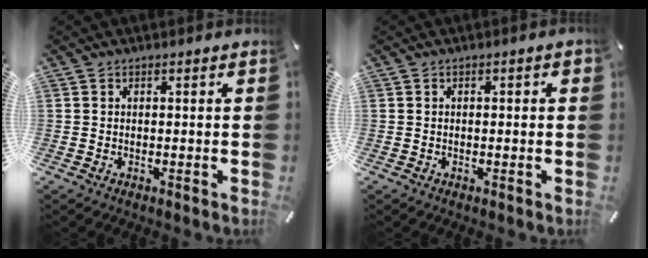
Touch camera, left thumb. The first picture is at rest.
{"total": 1.0, "force": [-0.2, 0.4, 0.9], "torque": [-0.017, 0.002, -0.004]}